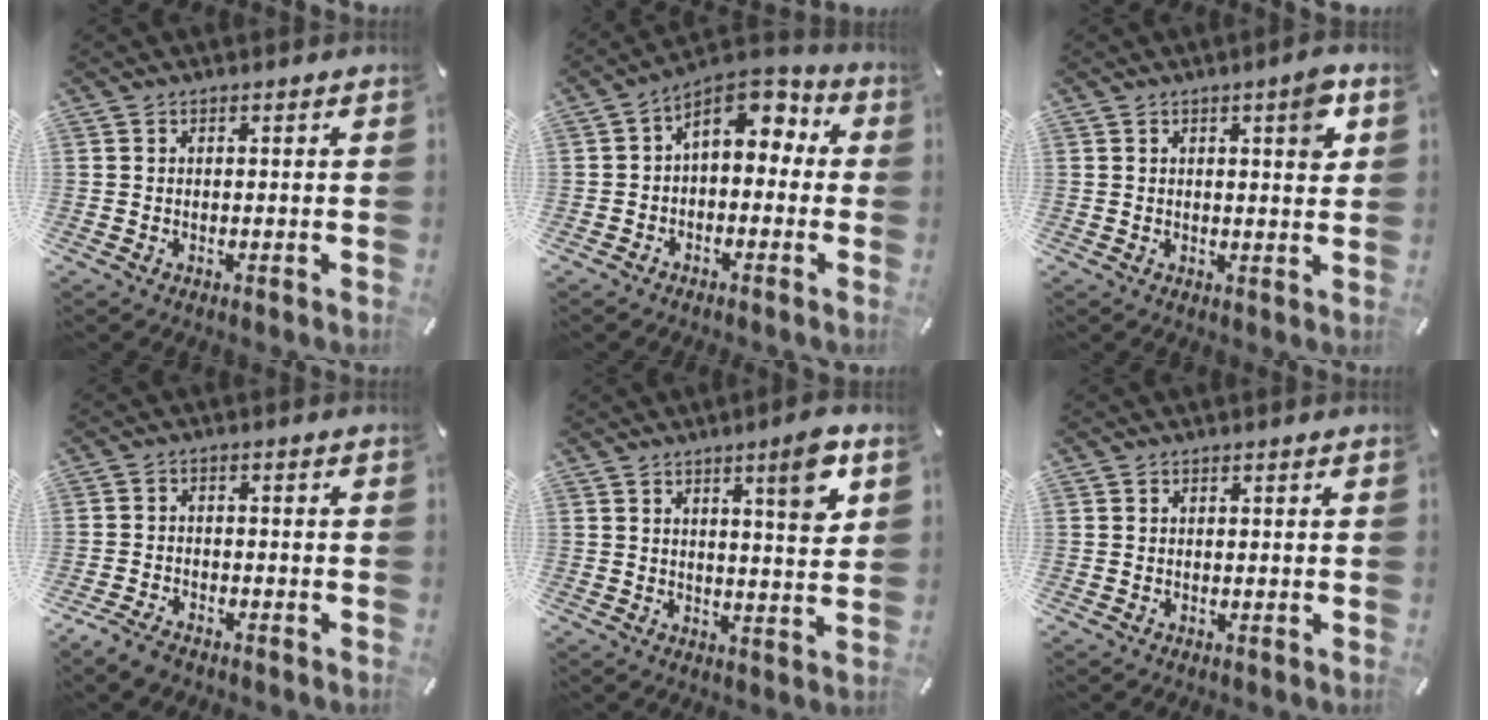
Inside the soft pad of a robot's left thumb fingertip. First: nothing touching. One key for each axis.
{"total": 8.1, "fx": 2.4, "fy": 5.5, "fz": 5.3, "tx": -0.067, "ty": -0.016, "tz": 0.040}
{"total": 5.7, "fx": 2.3, "fy": 1.6, "fz": 5.0, "tx": -0.068, "ty": -0.008, "tz": 0.032}
{"total": 3.9, "fx": -3.2, "fy": 1.6, "fz": 1.5, "tx": -0.044, "ty": 0.012, "tz": -0.066}
{"total": 8.8, "fx": 4.5, "fy": 1.3, "fz": 7.5, "tx": -0.105, "ty": -0.023, "tz": 0.063}
{"total": 0.0}